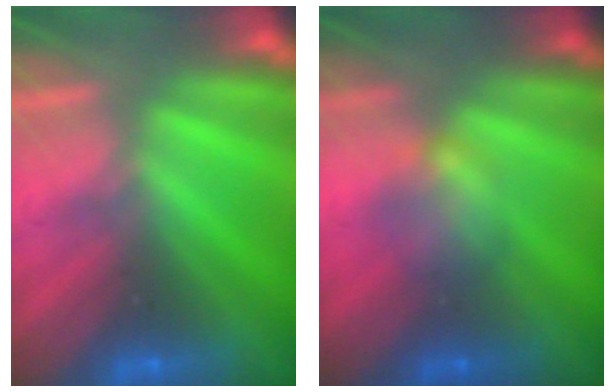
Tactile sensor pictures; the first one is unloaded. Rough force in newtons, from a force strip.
{"total": 2.2}